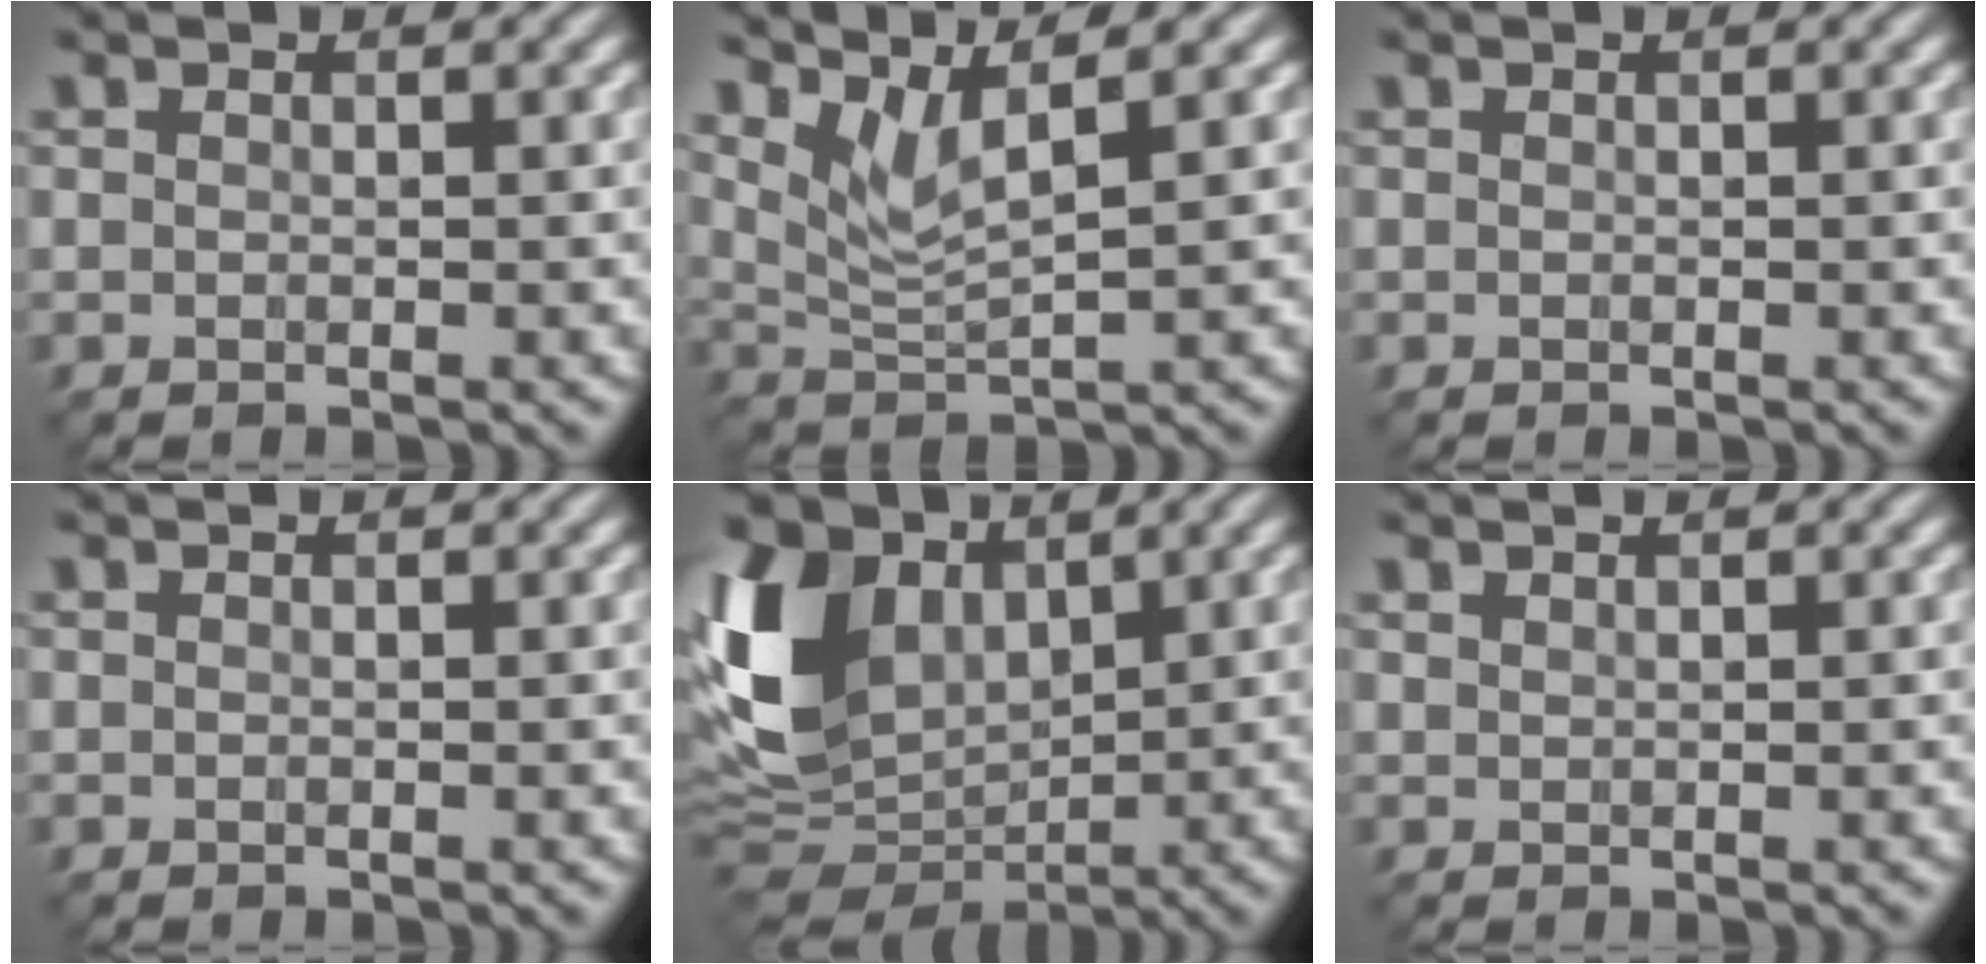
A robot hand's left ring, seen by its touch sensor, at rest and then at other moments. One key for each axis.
{"total": 3.8, "fx": 2.5, "fy": 0.8, "fz": 2.7, "tx": -0.060, "ty": -0.001, "tz": 0.058}
{"total": 0.0}
{"total": 0.0}
{"total": 9.9, "fx": 2.7, "fy": 7.0, "fz": 6.5, "tx": -0.160, "ty": 0.002, "tz": 0.045}
{"total": 0.5, "fx": 0.5, "fy": 0.1, "fz": 0.1, "tx": 0.000, "ty": 0.000, "tz": 0.014}